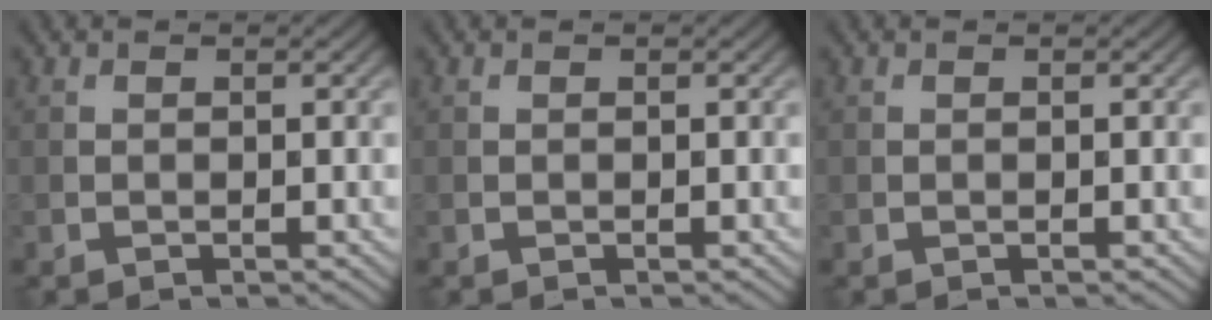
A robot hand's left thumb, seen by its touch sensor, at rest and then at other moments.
{"total": 0.0}
{"total": 0.0}